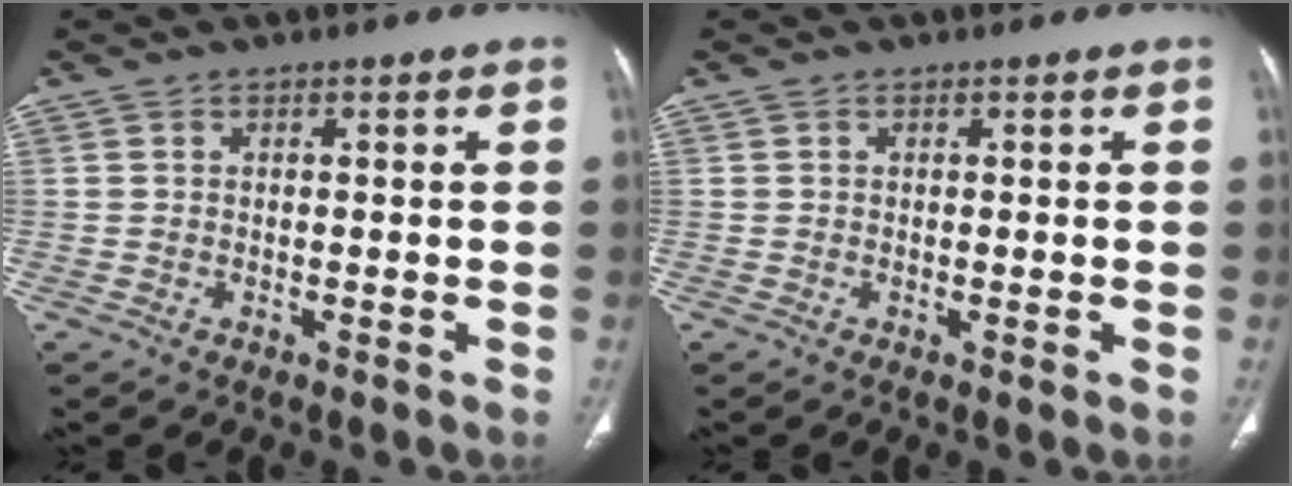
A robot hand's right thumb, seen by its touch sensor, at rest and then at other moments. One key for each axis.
{"total": 0.0}